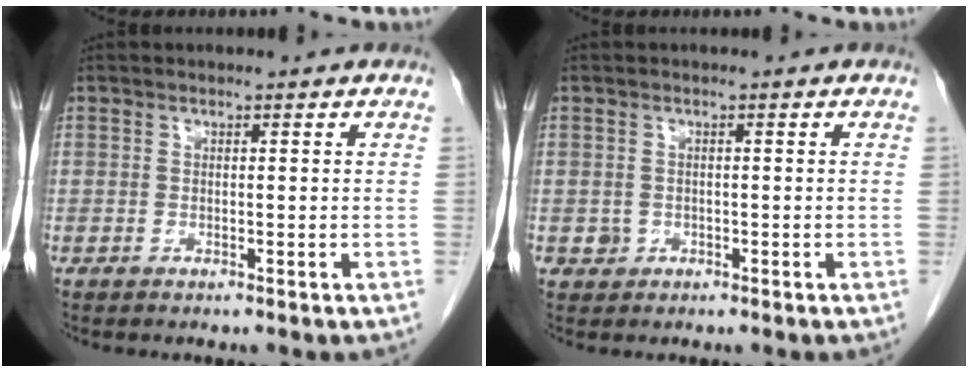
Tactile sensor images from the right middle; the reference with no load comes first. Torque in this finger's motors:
{"motor_torque": [0.28, -0.10, 0.00, 0.00]}